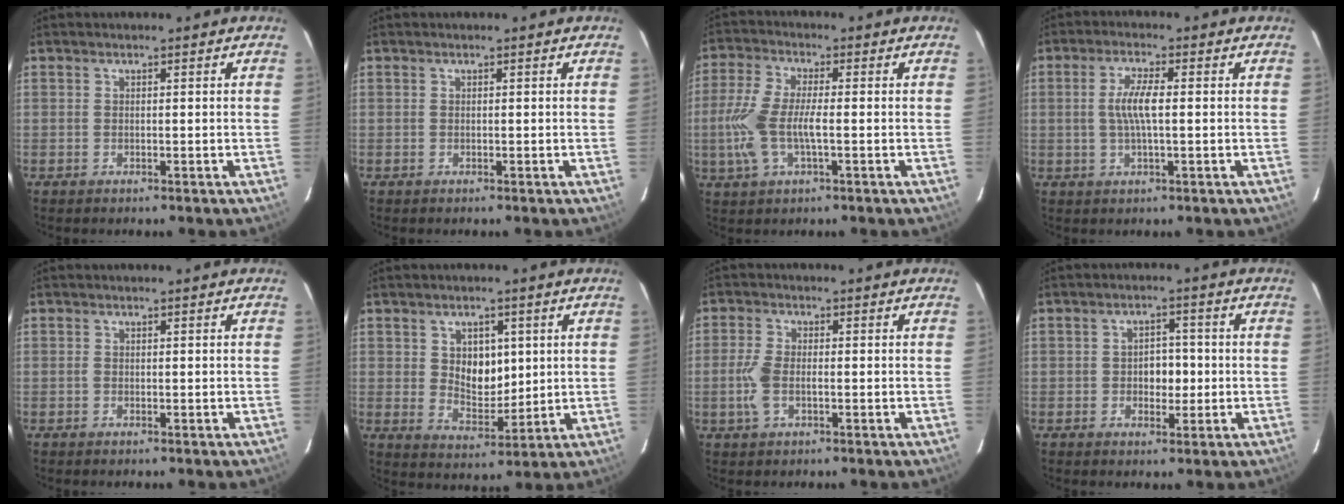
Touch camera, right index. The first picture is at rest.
{"total": 0.0}
{"total": 9.7, "force": [-1.6, 3.2, 9.1], "torque": [-0.204, -0.001, -0.034]}
{"total": 5.3, "force": [0.1, 0.9, 5.2], "torque": [-0.098, 0.002, 0.004]}
{"total": 0.0}
{"total": 7.2, "force": [1.9, 5.3, 4.5], "torque": [-0.070, 0.000, 0.042]}
{"total": 4.7, "force": [-1.2, 2.3, 4.0], "torque": [-0.093, -0.001, -0.023]}
{"total": 4.0, "force": [-0.6, 3.0, 2.6], "torque": [-0.041, 0.010, -0.007]}